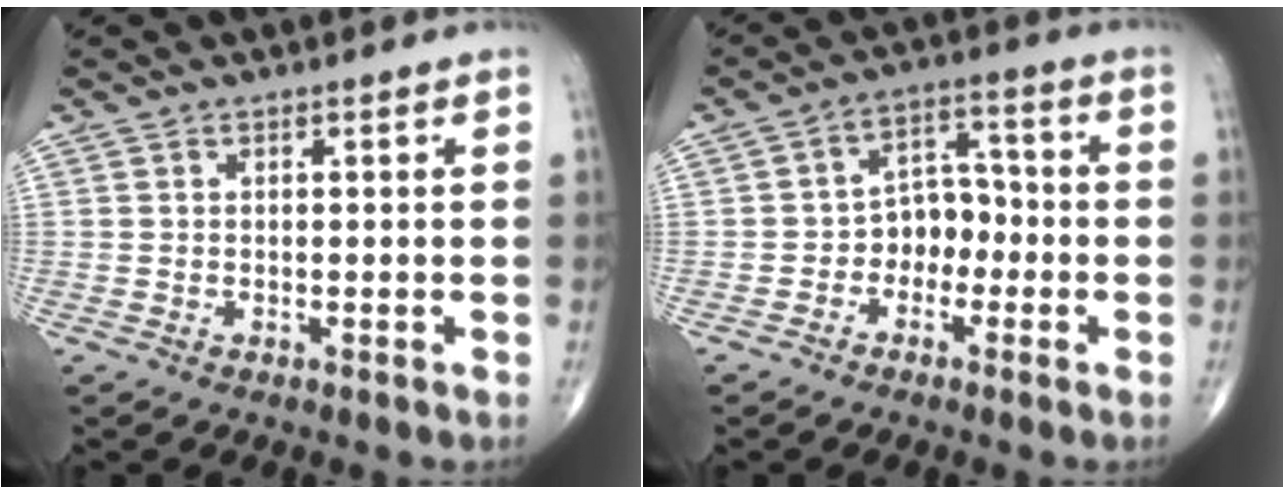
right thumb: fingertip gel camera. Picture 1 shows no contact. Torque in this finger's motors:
{"motor_torque": [-0.21, 0.45, 0.23, -0.19, 0.07]}